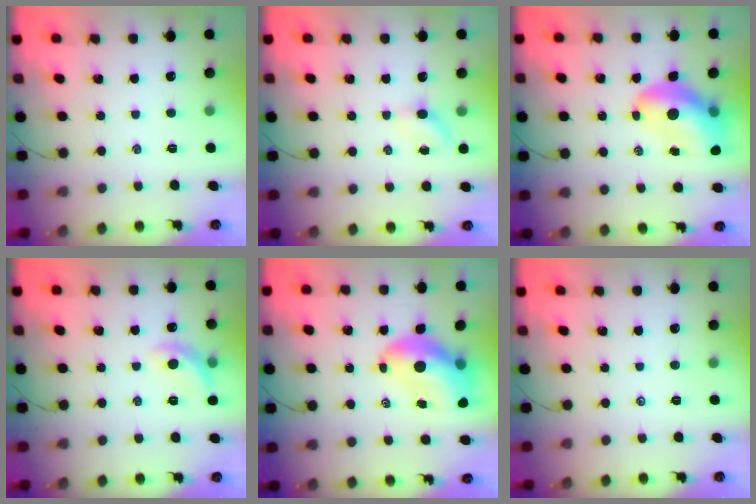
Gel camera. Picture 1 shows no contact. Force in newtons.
{"total": 2.8, "press": 2.7, "slide": 0.9}
{"total": 12.8, "press": 12.2, "slide": 3.9}
{"total": 8.4, "press": 8.3, "slide": 1.4}
{"total": 12.1, "press": 11.6, "slide": 3.5}
{"total": 0.0}